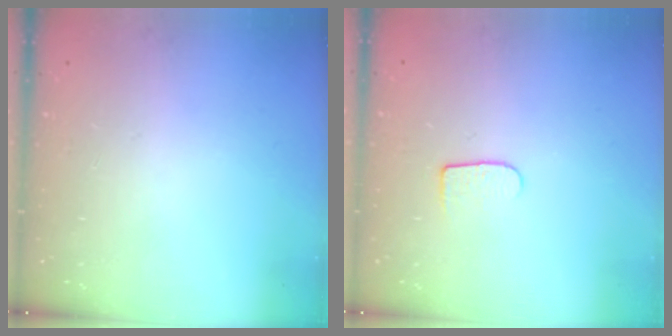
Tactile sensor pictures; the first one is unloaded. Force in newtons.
{"total": 5.8, "press": 5.8, "slide": 0.7}